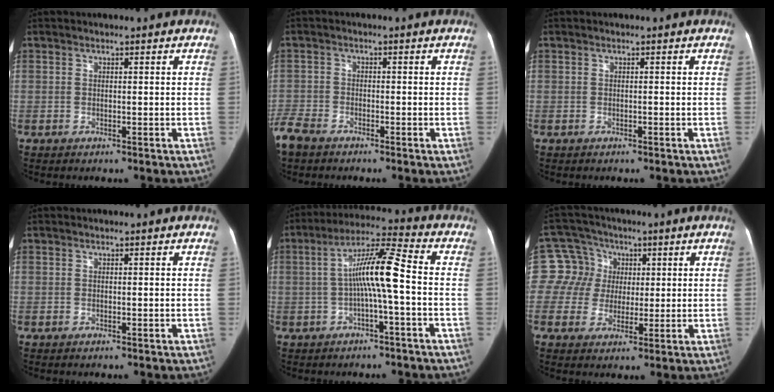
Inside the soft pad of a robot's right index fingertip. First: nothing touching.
{"total": 4.7, "force": [-3.8, 2.3, 1.5], "torque": [-0.039, -0.009, -0.079]}
{"total": 0.0}
{"total": 0.0}
{"total": 9.2, "force": [-1.1, 0.1, 9.1], "torque": [-0.167, 0.024, -0.025]}
{"total": 7.3, "force": [1.2, 7.2, 0.6], "torque": [-0.008, 0.028, 0.018]}